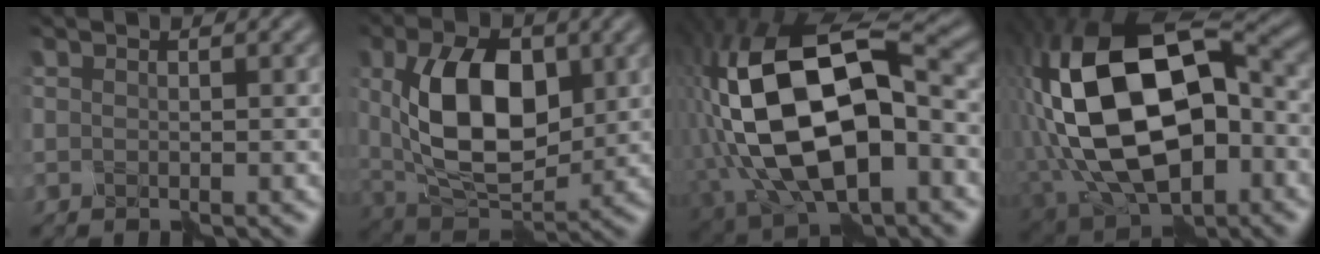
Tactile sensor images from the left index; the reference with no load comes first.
{"total": 10.3, "force": [1.0, 6.0, 8.3], "torque": [-0.153, -0.001, 0.018]}
{"total": 16.1, "force": [-1.4, 9.2, 13.1], "torque": [-0.257, 0.002, -0.031]}
{"total": 17.4, "force": [-1.0, 11.1, 13.4], "torque": [-0.268, -0.010, -0.016]}